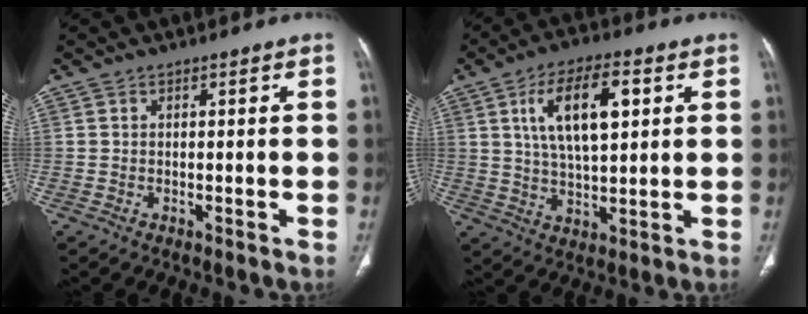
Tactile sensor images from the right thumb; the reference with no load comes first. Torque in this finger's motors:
{"motor_torque": [-0.94, 2.58, 1.45, 0.57, 0.43]}